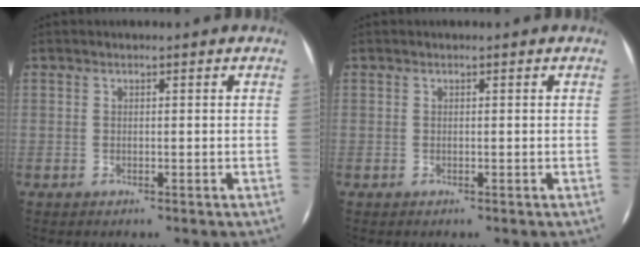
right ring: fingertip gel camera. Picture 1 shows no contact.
{"total": 0.0}